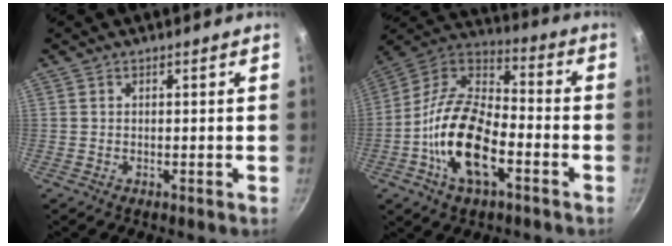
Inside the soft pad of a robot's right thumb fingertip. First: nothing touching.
{"total": 18.7, "force": [-6.2, 9.5, 14.9], "torque": [-0.265, 0.040, -0.133]}